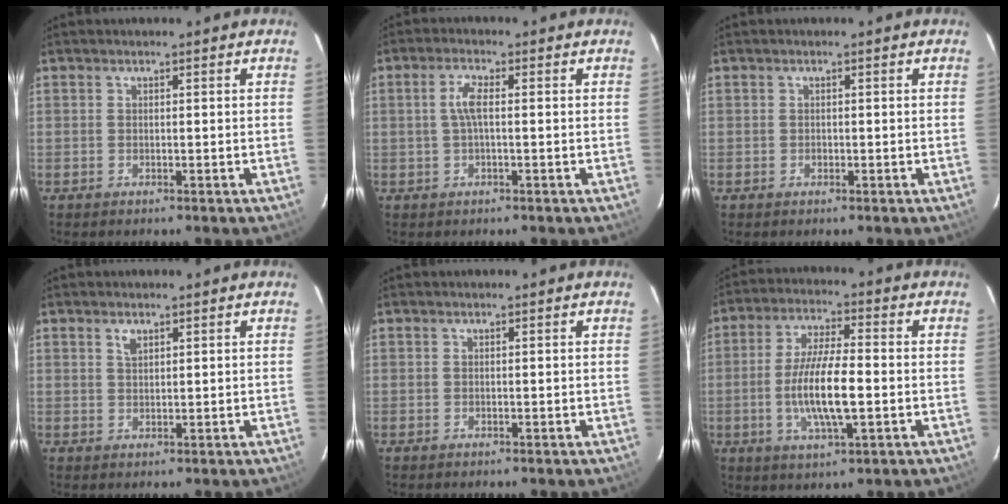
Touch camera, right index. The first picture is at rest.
{"total": 3.5, "force": [0.2, 0.8, 3.4], "torque": [-0.070, 0.005, 0.003]}
{"total": 0.5, "force": [-0.1, 0.5, 0.2], "torque": [-0.001, 0.001, -0.002]}
{"total": 1.7, "force": [1.1, 0.8, 1.0], "torque": [-0.018, 0.004, 0.020]}
{"total": 0.0}
{"total": 11.1, "force": [-2.0, 2.5, 10.6], "torque": [-0.206, -0.006, -0.038]}